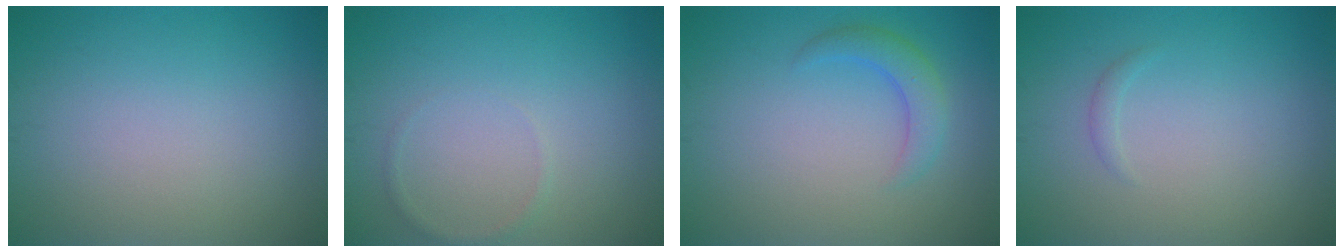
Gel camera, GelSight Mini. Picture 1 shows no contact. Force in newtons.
{"total": 0.7, "press": 0.7, "slide": 0.0}
{"total": 2.5, "press": 2.5, "slide": 0.2}
{"total": 0.6, "press": 0.6, "slide": 0.1}